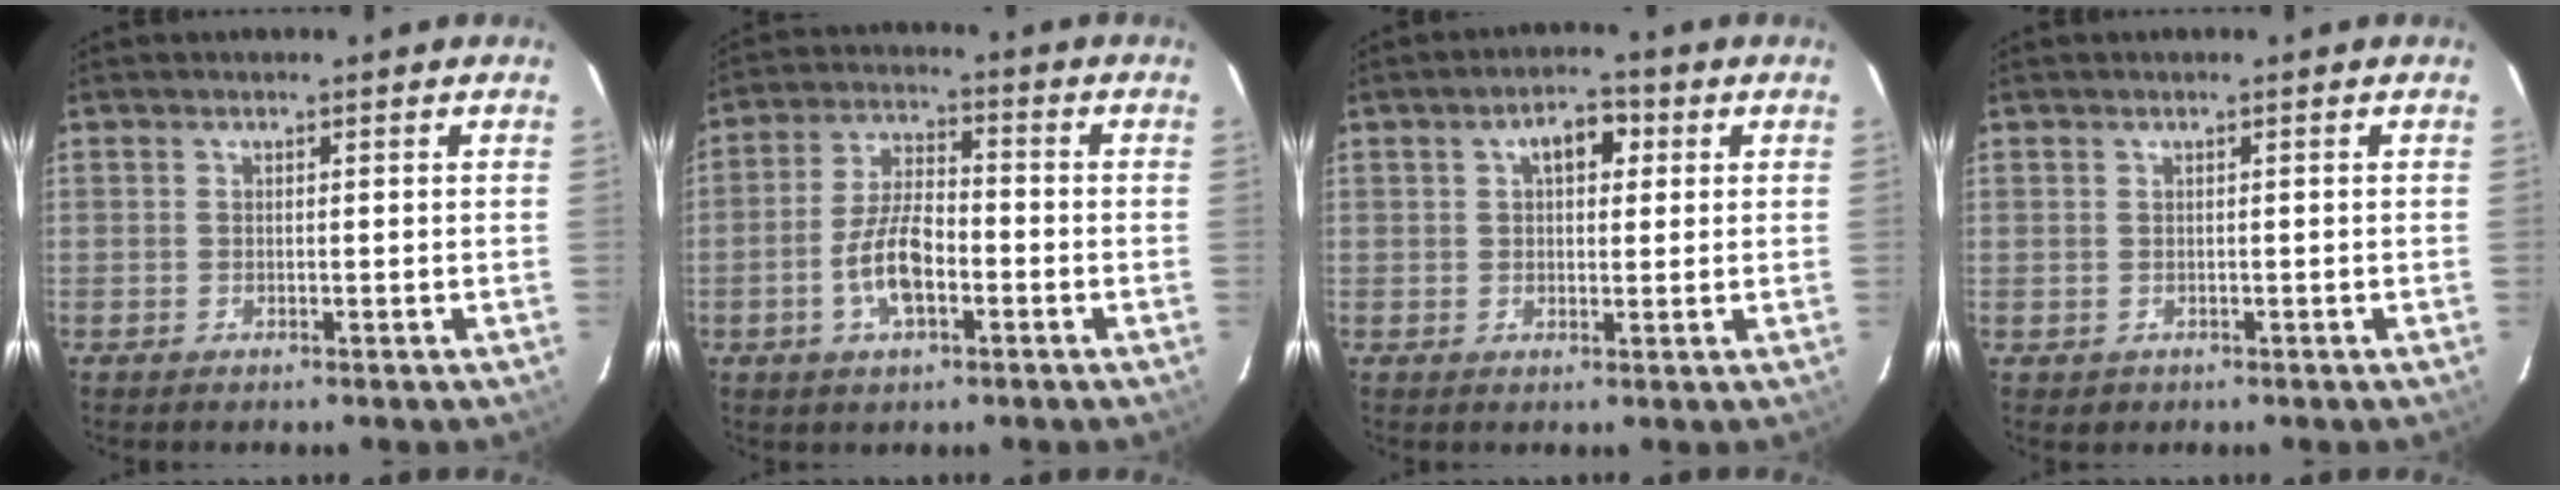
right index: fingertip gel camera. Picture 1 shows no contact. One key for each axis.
{"total": 8.6, "fx": -3.4, "fy": 3.6, "fz": 7.0, "tx": -0.145, "ty": 0.008, "tz": -0.060}
{"total": 5.1, "fx": 1.7, "fy": 3.0, "fz": 3.8, "tx": -0.059, "ty": 0.021, "tz": 0.027}
{"total": 1.5, "fx": 0.0, "fy": 1.5, "fz": 0.1, "tx": 0.001, "ty": 0.002, "tz": 0.004}